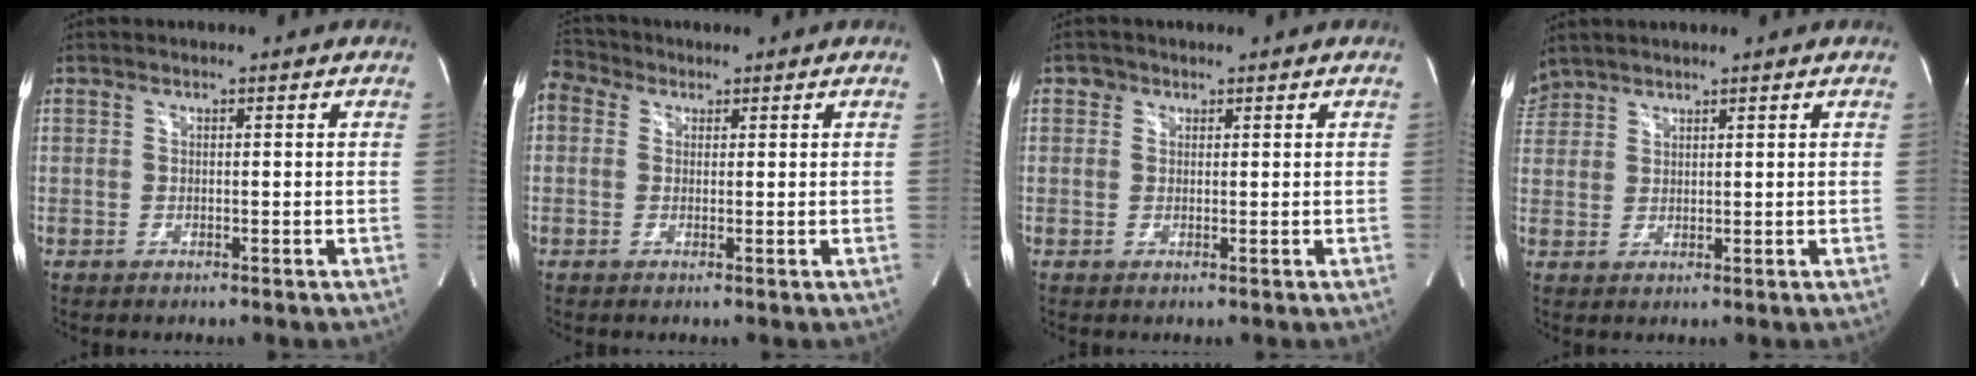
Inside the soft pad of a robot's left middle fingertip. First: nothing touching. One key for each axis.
{"total": 4.8, "fx": 2.3, "fy": 3.7, "fz": 2.1, "tx": -0.058, "ty": 0.036, "tz": 0.046}
{"total": 1.3, "fx": 0.6, "fy": 1.1, "fz": 0.1, "tx": 0.006, "ty": 0.004, "tz": 0.006}
{"total": 3.5, "fx": 3.3, "fy": 1.1, "fz": 0.2, "tx": -0.012, "ty": 0.024, "tz": 0.068}